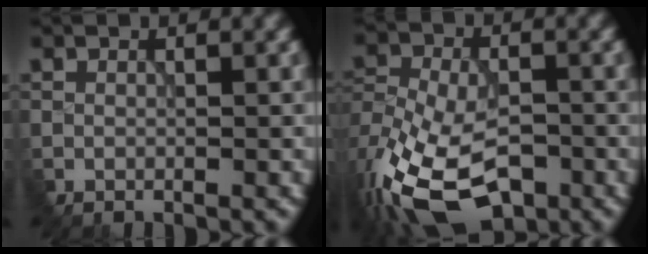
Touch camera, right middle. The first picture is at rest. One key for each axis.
{"total": 14.0, "fx": -8.3, "fy": 8.5, "fz": 7.5, "tx": -0.153, "ty": -0.022, "tz": -0.117}